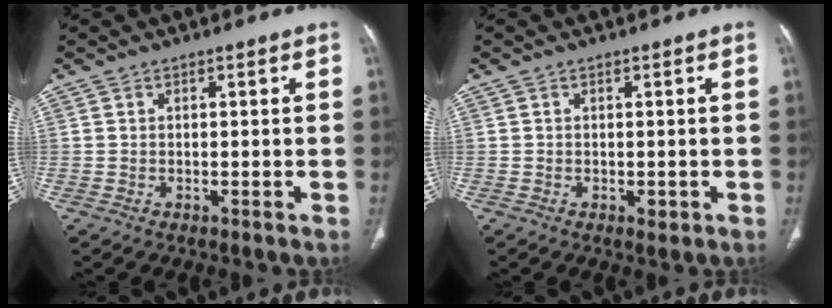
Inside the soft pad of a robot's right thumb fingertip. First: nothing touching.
{"total": 1.4, "force": [-0.3, 0.9, 1.1], "torque": [-0.011, -0.002, -0.001]}